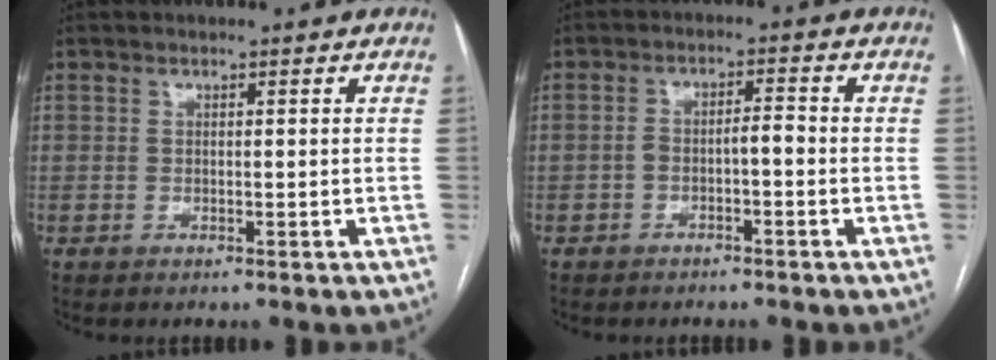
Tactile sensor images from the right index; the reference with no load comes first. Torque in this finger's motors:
{"motor_torque": [0.38, -0.16, 0.05, 0.06]}